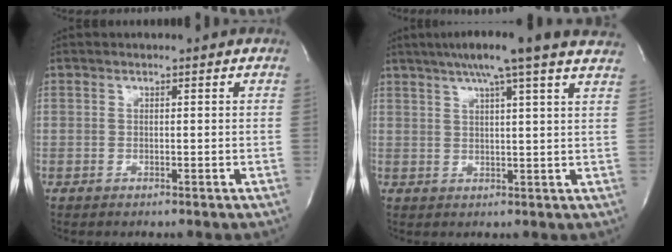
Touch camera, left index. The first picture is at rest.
{"total": 14.7, "force": [11.7, -0.5, 8.9], "torque": [-0.145, 0.026, 0.141]}